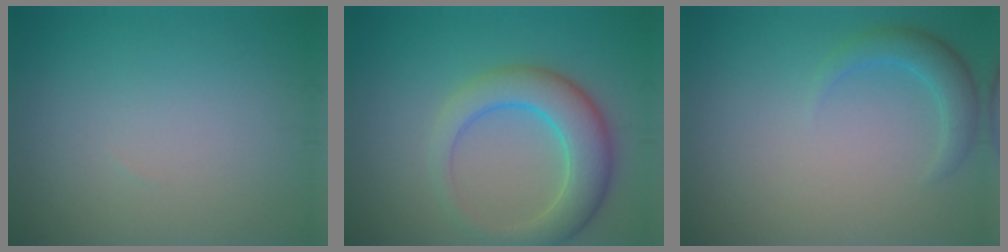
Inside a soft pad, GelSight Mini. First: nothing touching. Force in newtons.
{"total": 5.8, "press": 5.8, "slide": 0.1}
{"total": 2.4, "press": 2.4, "slide": 0.1}